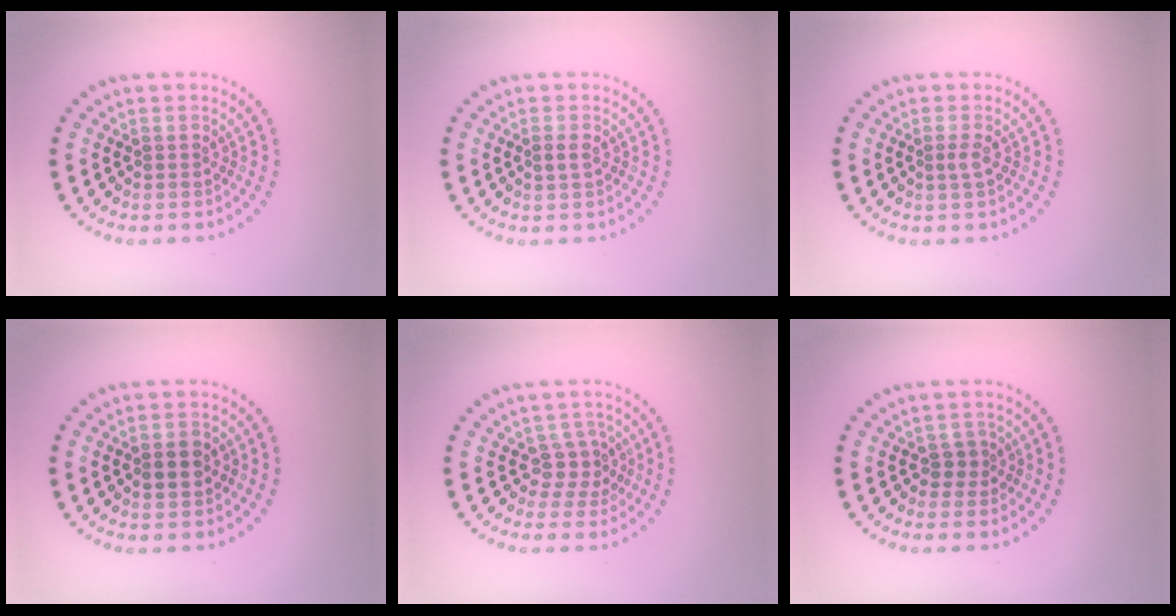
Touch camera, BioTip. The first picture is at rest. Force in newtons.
{"total": 0.9, "press": 0.9, "slide": 0.1}
{"total": 1.0, "press": 0.7, "slide": 0.6}
{"total": 2.2, "press": 2.2, "slide": 0.1}
{"total": 2.1, "press": 1.6, "slide": 1.4}
{"total": 1.3, "press": 1.1, "slide": 0.8}